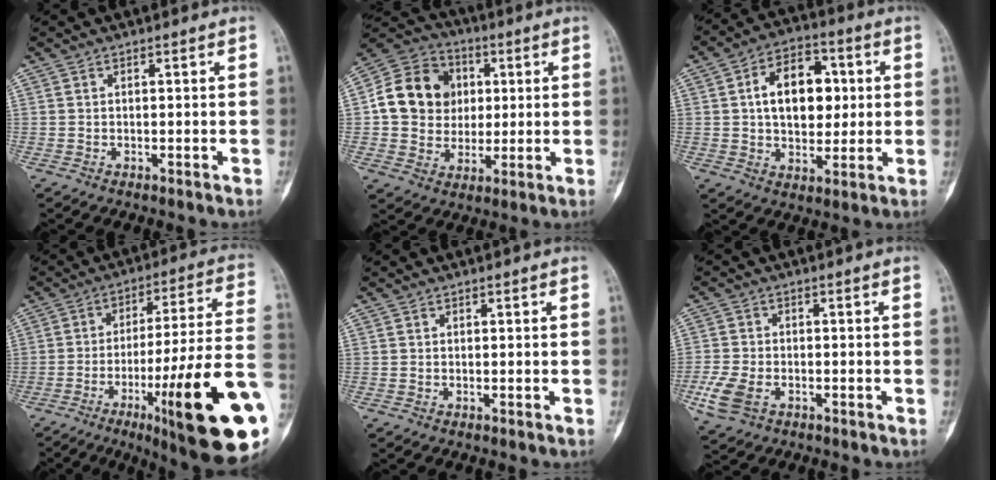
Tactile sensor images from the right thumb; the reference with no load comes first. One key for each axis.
{"total": 14.9, "fx": 2.1, "fy": 13.0, "fz": 7.0, "tx": -0.098, "ty": 0.012, "tz": 0.033}
{"total": 13.9, "fx": 2.2, "fy": 9.0, "fz": 10.3, "tx": -0.125, "ty": 0.009, "tz": 0.032}
{"total": 26.5, "fx": -9.0, "fy": 3.3, "fz": 24.7, "tx": -0.320, "ty": 0.022, "tz": -0.129}
{"total": 0.0}
{"total": 6.1, "fx": -2.5, "fy": 3.8, "fz": 4.0, "tx": -0.099, "ty": 0.005, "tz": -0.049}